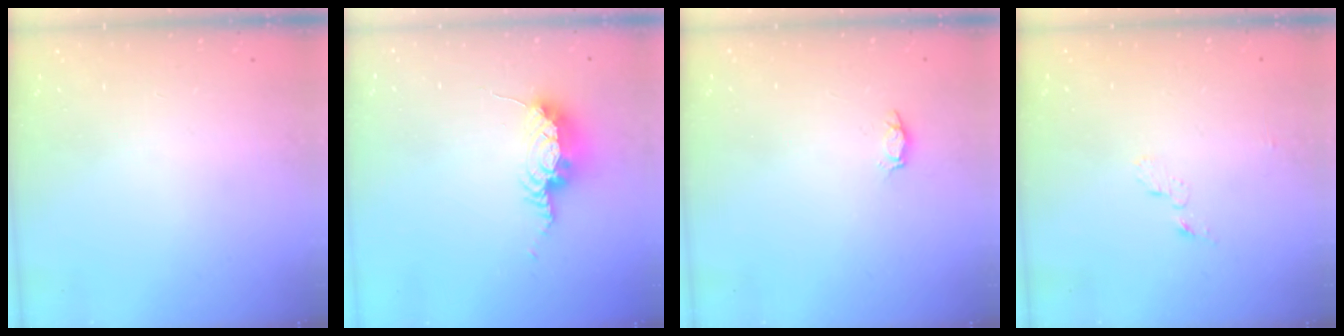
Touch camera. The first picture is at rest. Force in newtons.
{"total": 8.7, "press": 8.7, "slide": 0.7}
{"total": 2.9, "press": 2.9, "slide": 0.4}
{"total": 3.9, "press": 3.9, "slide": 0.4}